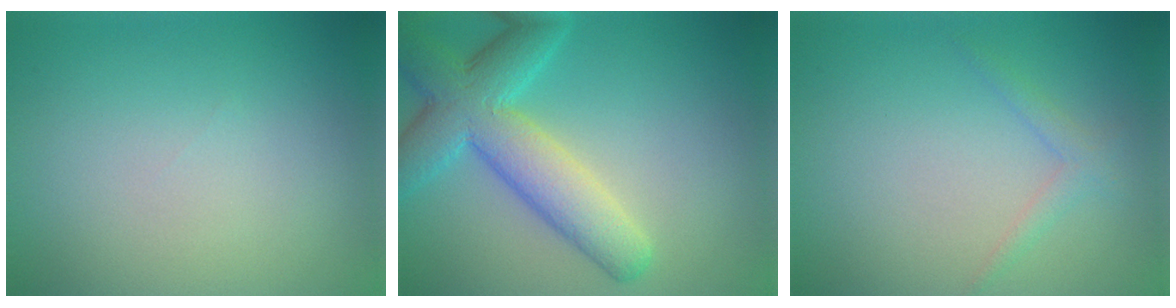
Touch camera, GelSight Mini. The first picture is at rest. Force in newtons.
{"total": 7.3, "press": 7.3, "slide": 0.3}
{"total": 1.3, "press": 1.3, "slide": 0.1}